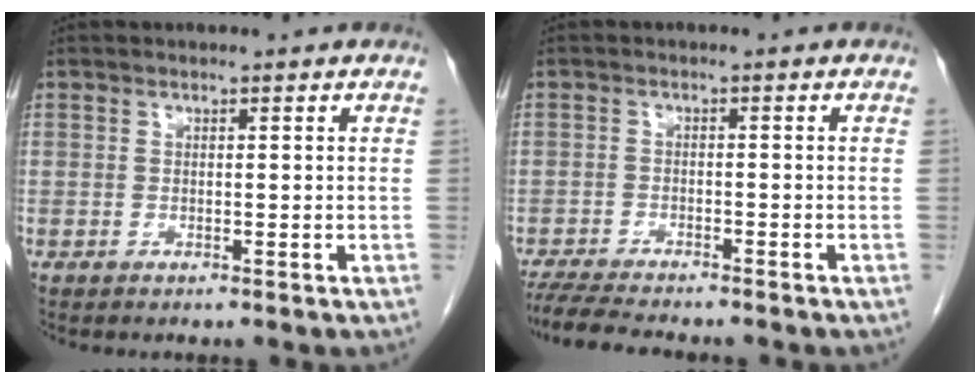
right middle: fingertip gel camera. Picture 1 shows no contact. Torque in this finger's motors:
{"motor_torque": [0.07, 0.02, 0.05, 0.04]}